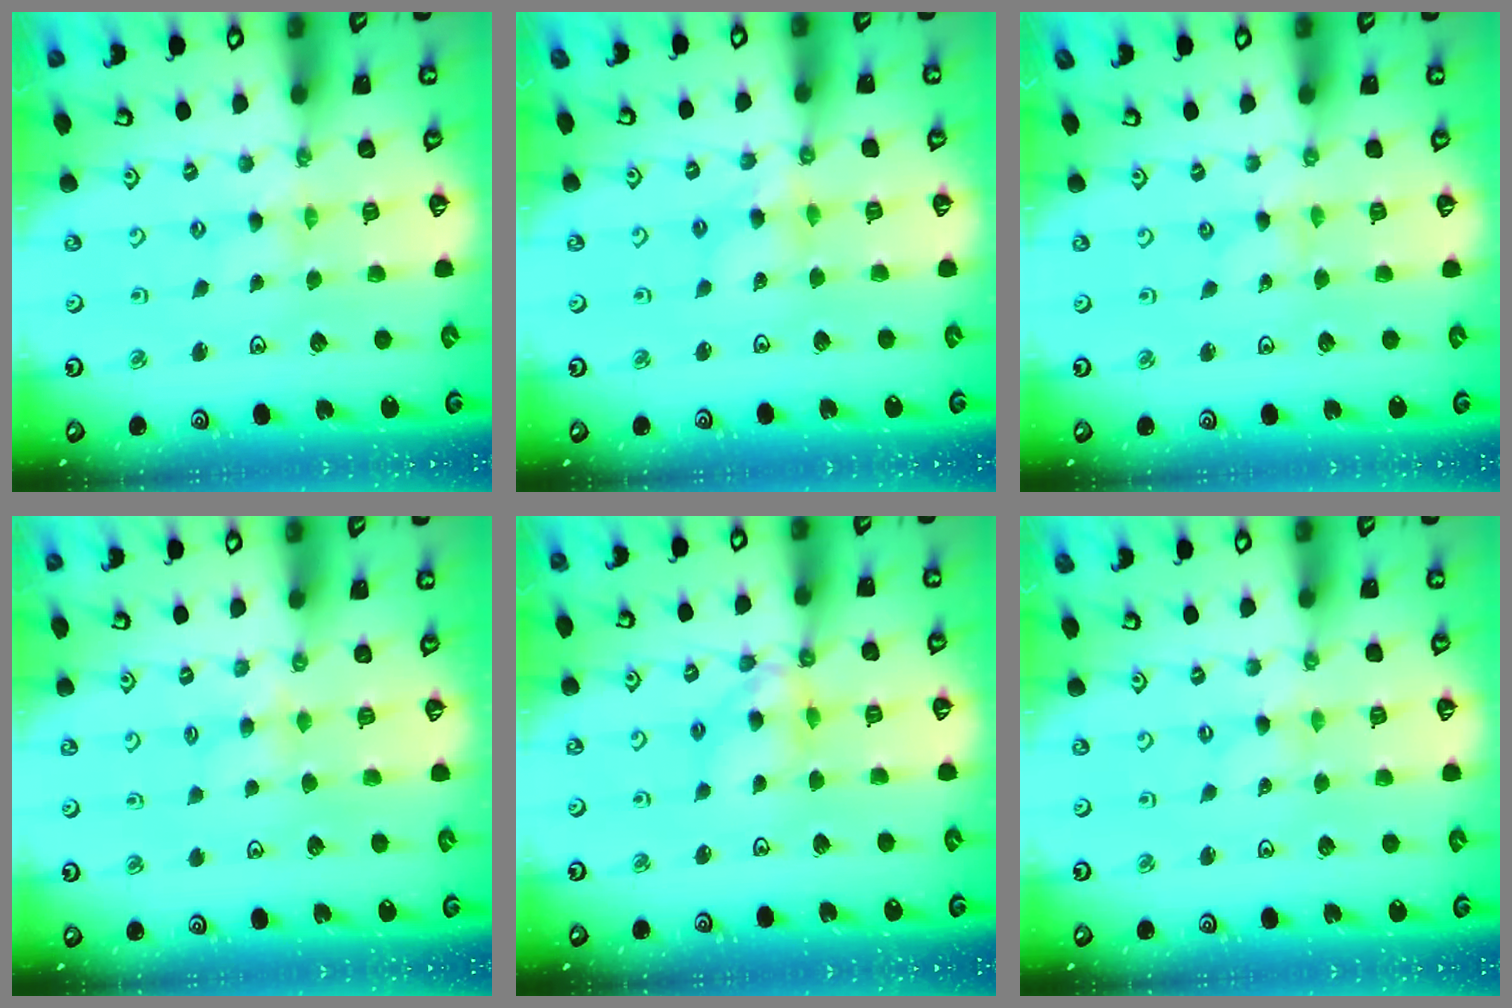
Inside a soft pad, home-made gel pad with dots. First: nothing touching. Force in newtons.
{"total": 6.2, "press": 6.2, "slide": 0.6}
{"total": 0.0}
{"total": 4.0, "press": 4.0, "slide": 0.5}
{"total": 11.0, "press": 10.9, "slide": 1.2}
{"total": 0.0}